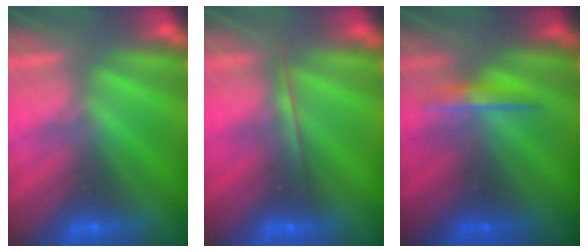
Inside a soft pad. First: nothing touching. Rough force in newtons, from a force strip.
{"total": 1.6}
{"total": 1.7}